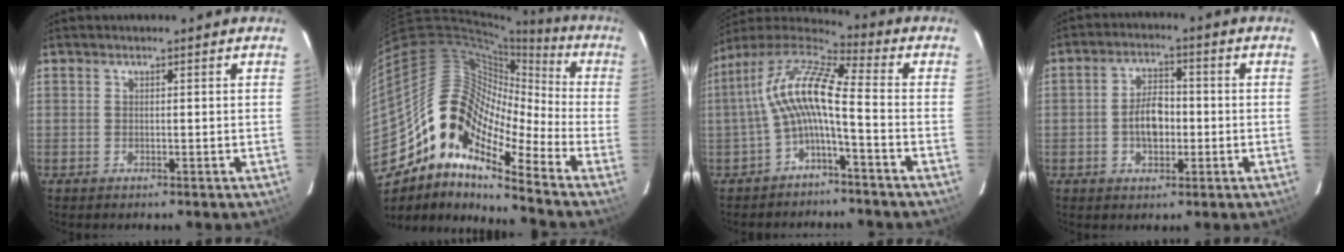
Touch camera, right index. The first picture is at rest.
{"total": 16.0, "force": [-9.9, 6.3, 11.0], "torque": [-0.174, 0.005, -0.208]}
{"total": 11.5, "force": [-2.0, 2.1, 11.1], "torque": [-0.225, 0.020, -0.044]}
{"total": 6.5, "force": [-1.1, 4.0, 5.0], "torque": [-0.092, 0.015, -0.013]}